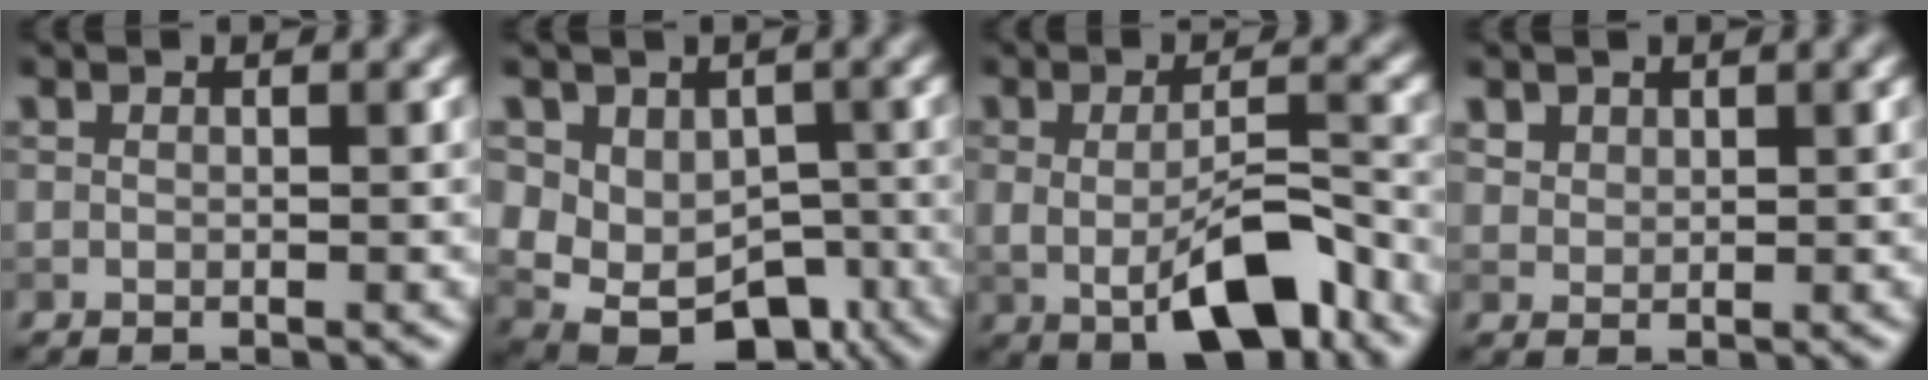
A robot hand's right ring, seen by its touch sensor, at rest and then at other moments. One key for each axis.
{"total": 6.4, "fx": -0.4, "fy": 5.2, "fz": 3.7, "tx": -0.036, "ty": -0.010, "tz": 0.001}
{"total": 6.9, "fx": -1.9, "fy": 2.7, "fz": 6.0, "tx": -0.106, "ty": -0.005, "tz": -0.029}
{"total": 1.3, "fx": 0.9, "fy": 0.9, "fz": 0.2, "tx": -0.007, "ty": -0.006, "tz": 0.025}